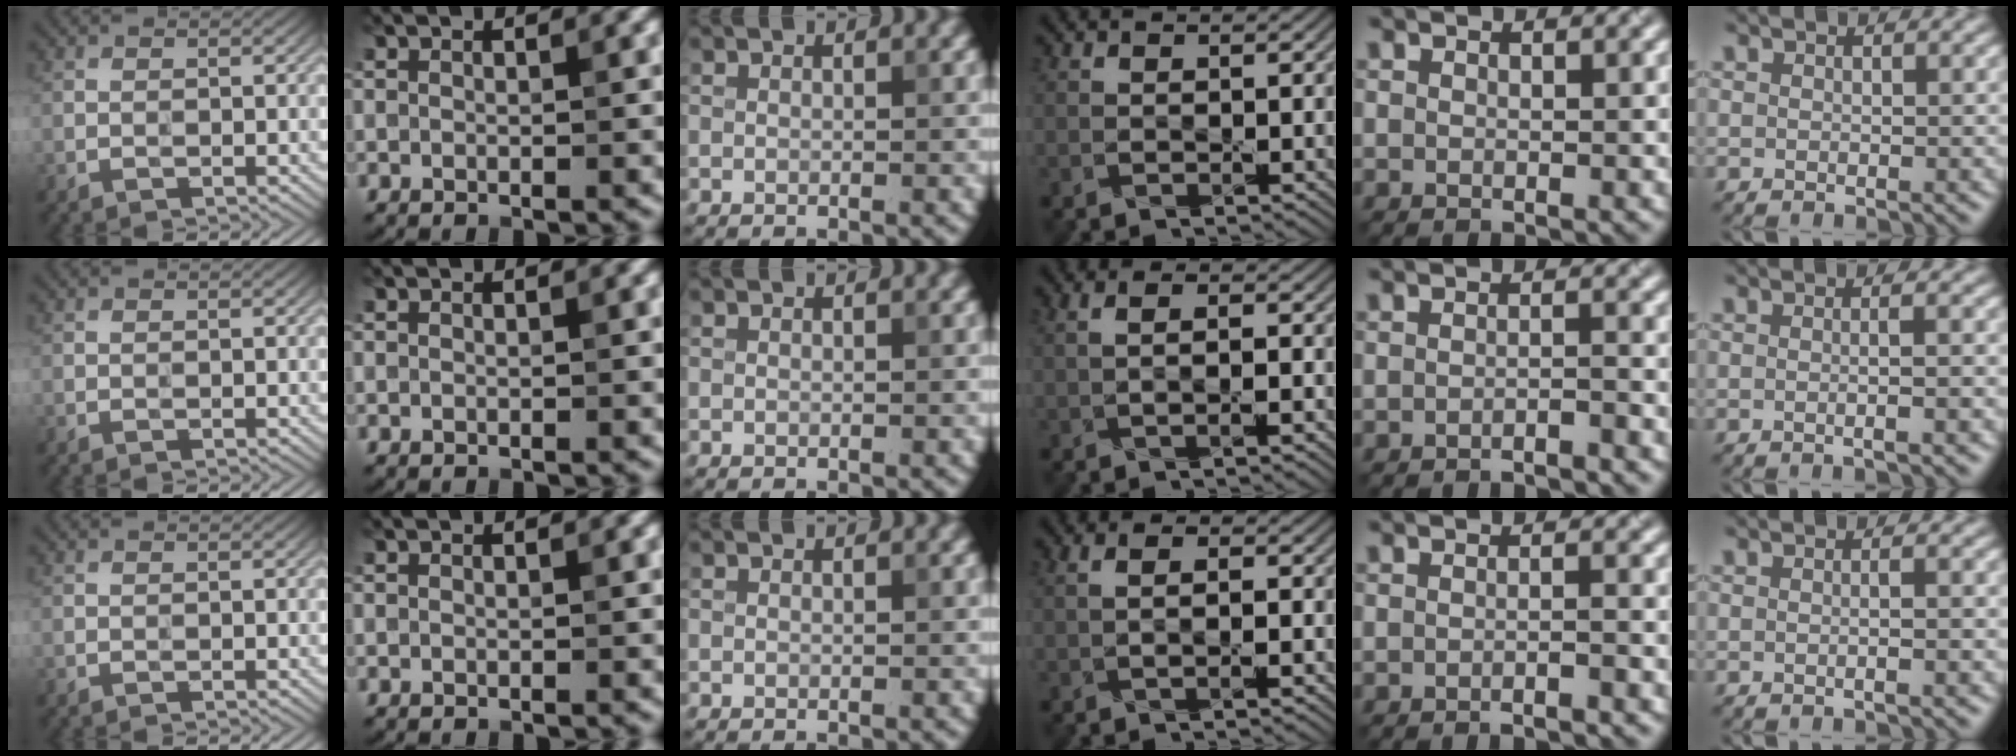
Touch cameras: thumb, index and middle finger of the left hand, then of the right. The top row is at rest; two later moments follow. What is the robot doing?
{"motion": "wipe", "object": "paper plate"}